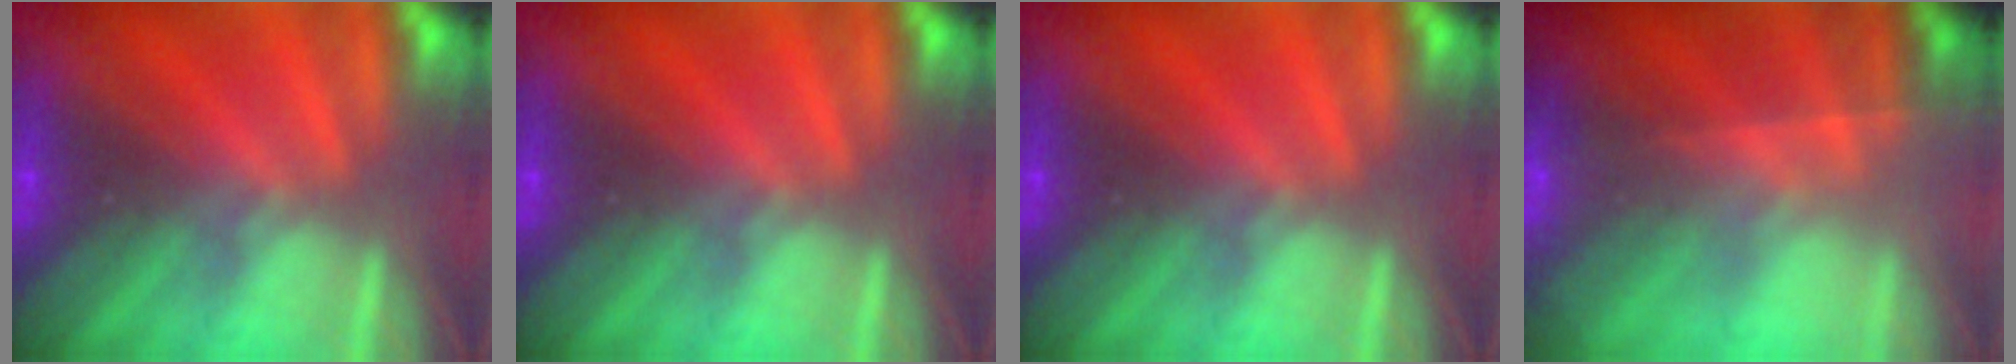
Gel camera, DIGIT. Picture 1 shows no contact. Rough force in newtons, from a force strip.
{"total": 0.0}
{"total": 0.0}
{"total": 8.4}